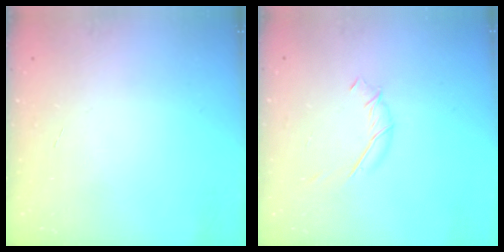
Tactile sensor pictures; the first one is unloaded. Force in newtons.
{"total": 4.2, "press": 4.1, "slide": 1.2}